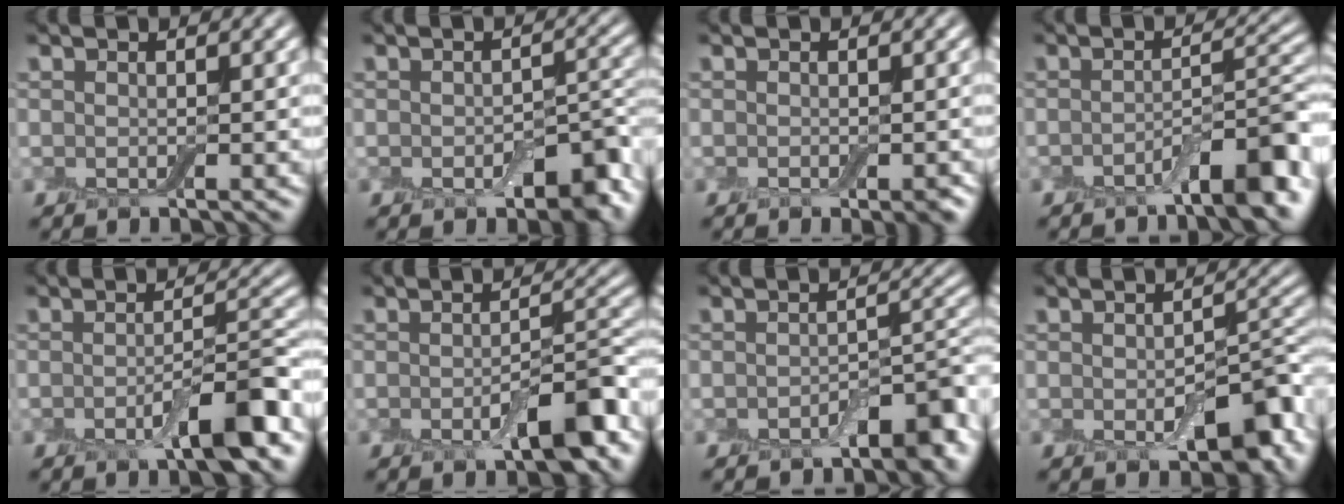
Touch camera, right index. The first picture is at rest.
{"total": 4.5, "force": [-1.8, 2.4, 3.4], "torque": [-0.043, -0.004, -0.024]}
{"total": 1.3, "force": [-0.7, 0.6, 1.0], "torque": [-0.016, -0.004, -0.009]}
{"total": 5.1, "force": [-2.8, 1.3, 4.1], "torque": [-0.058, 0.013, -0.046]}
{"total": 6.0, "force": [-2.5, 1.6, 5.3], "torque": [-0.082, 0.004, -0.042]}
{"total": 5.9, "force": [-2.2, 2.1, 5.0], "torque": [-0.075, 0.002, -0.035]}
{"total": 4.0, "force": [-2.3, 1.7, 2.7], "torque": [-0.034, 0.005, -0.035]}
{"total": 6.2, "force": [-2.1, 3.3, 4.8], "torque": [-0.064, -0.006, -0.026]}